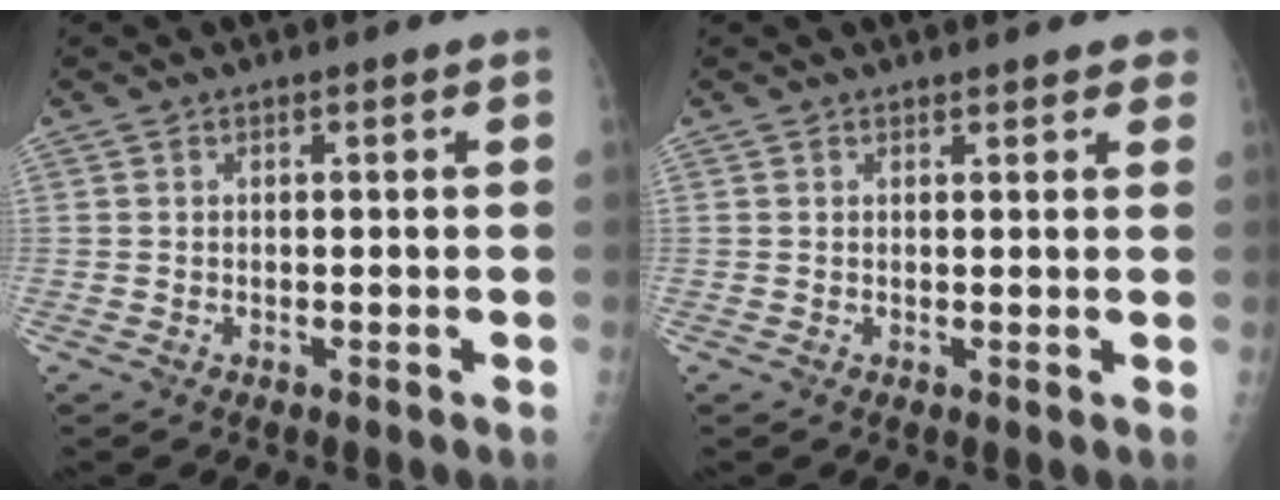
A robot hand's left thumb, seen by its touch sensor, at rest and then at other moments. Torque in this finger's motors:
{"motor_torque": [-0.15, -0.04, -0.23, 0.02, 0.04]}